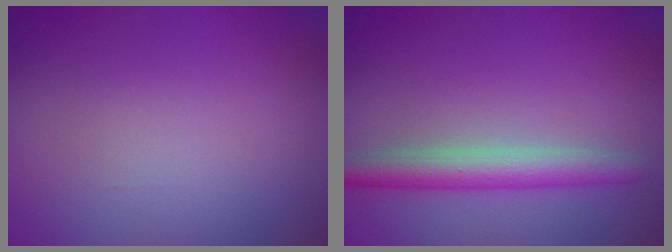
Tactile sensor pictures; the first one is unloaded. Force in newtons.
{"total": 3.8, "press": 3.8, "slide": 0.1}